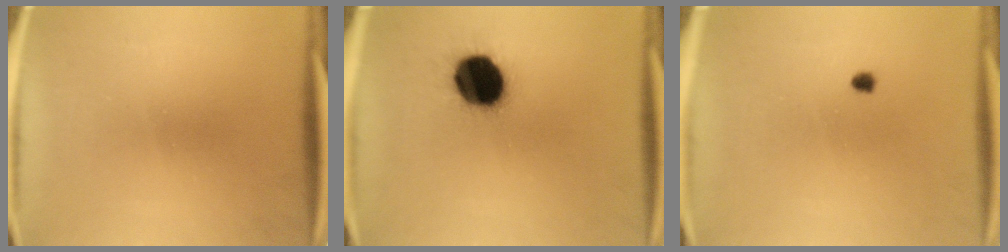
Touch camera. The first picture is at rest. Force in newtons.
{"total": 15.6}
{"total": 0.9}